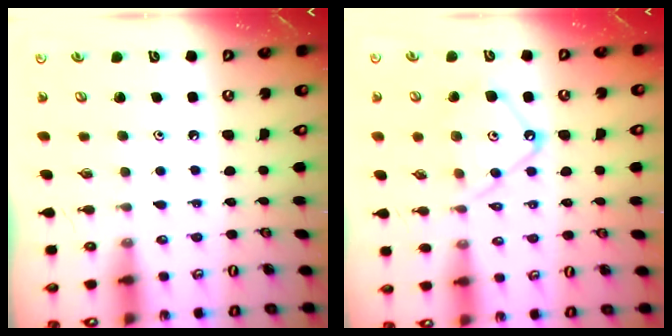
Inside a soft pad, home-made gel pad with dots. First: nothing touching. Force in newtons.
{"total": 9.7, "press": 9.7, "slide": 0.9}